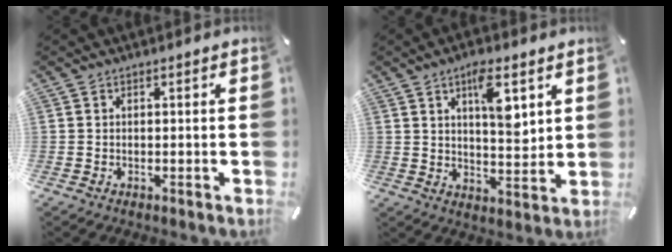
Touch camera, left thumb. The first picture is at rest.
{"total": 9.2, "force": [4.6, 3.8, 7.1], "torque": [-0.100, -0.025, 0.071]}